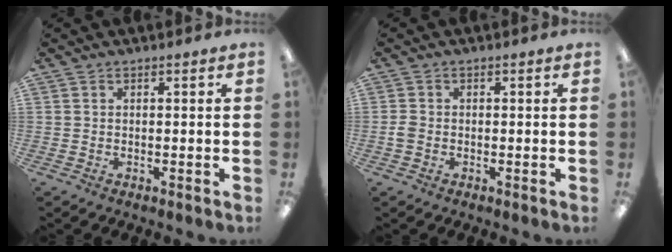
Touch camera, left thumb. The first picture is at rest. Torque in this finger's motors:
{"motor_torque": [-0.21, 0.22, 0.14, -0.18, 0.08]}